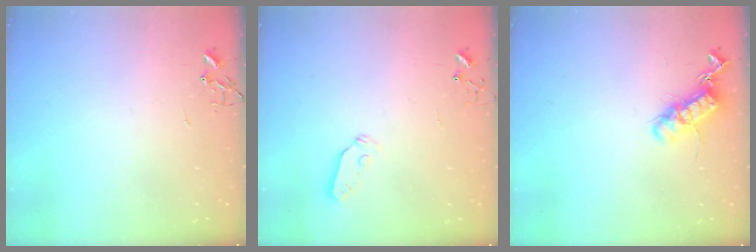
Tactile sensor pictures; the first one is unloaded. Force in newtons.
{"total": 3.9, "press": 3.9, "slide": 0.6}
{"total": 13.3, "press": 13.3, "slide": 0.3}